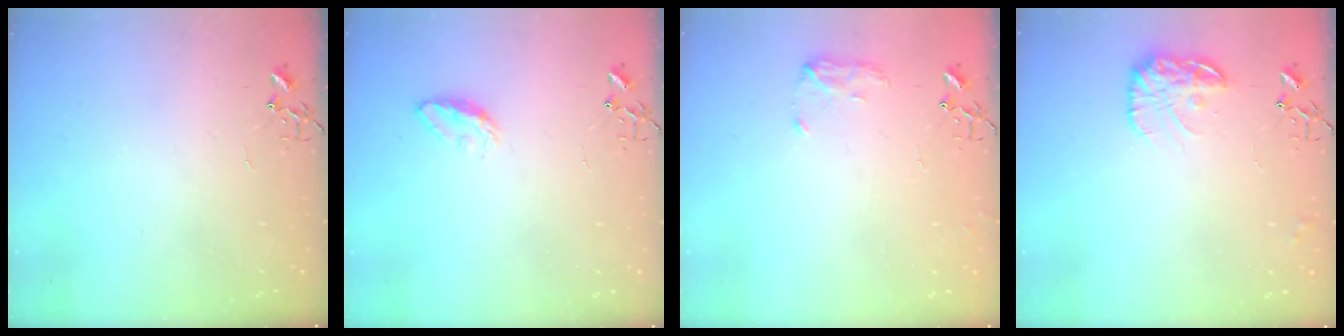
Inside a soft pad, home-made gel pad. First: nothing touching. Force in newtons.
{"total": 5.9, "press": 5.8, "slide": 0.7}
{"total": 7.2, "press": 7.2, "slide": 0.4}
{"total": 14.2, "press": 14.2, "slide": 0.7}